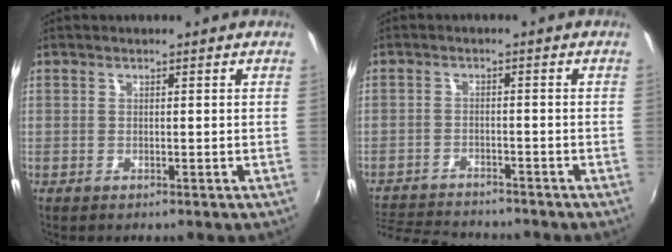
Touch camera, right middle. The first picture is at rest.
{"total": 10.1, "force": [-9.4, 2.3, 2.9], "torque": [-0.086, -0.008, -0.155]}